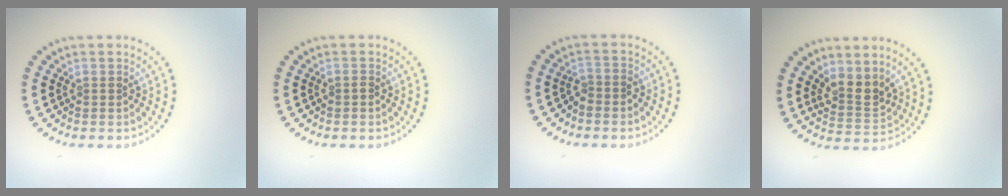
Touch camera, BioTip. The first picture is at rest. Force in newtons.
{"total": 0.7, "press": 0.7, "slide": 0.1}
{"total": 1.3, "press": 1.1, "slide": 0.7}
{"total": 2.8, "press": 2.4, "slide": 1.5}